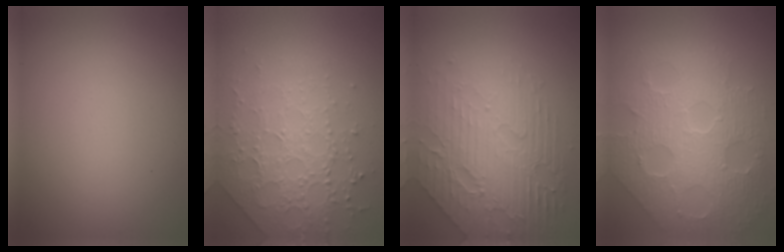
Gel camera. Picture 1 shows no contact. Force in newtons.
{"total": 3.7, "press": 3.5, "slide": 1.1}
{"total": 7.1, "press": 5.1, "slide": 5.0}
{"total": 8.7, "press": 5.9, "slide": 6.4}